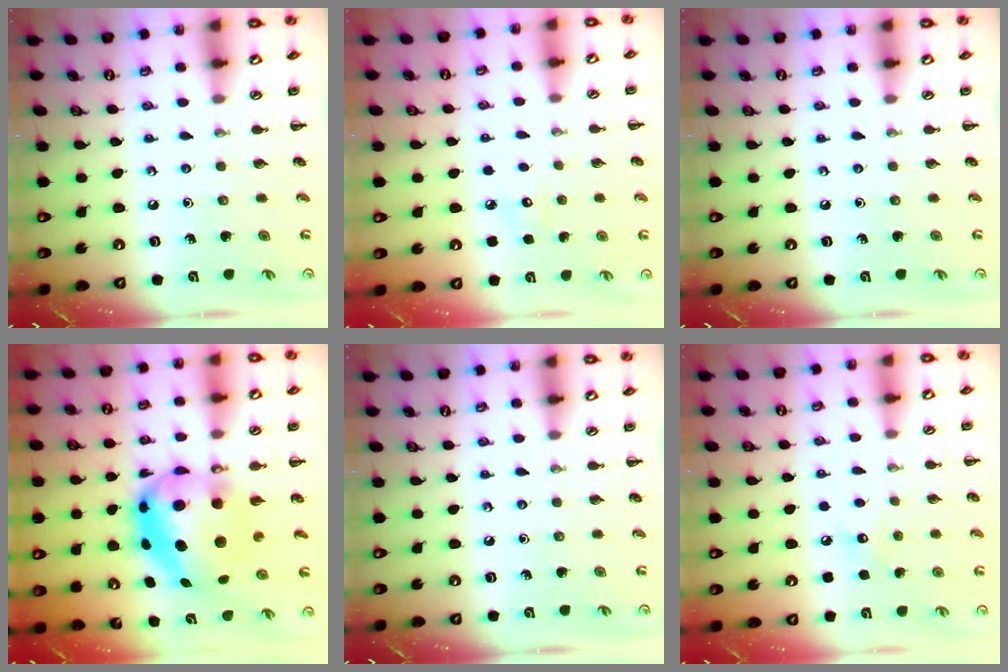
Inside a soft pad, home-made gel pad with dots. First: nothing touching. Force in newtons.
{"total": 4.2, "press": 4.0, "slide": 1.1}
{"total": 0.0}
{"total": 11.7, "press": 11.4, "slide": 2.6}
{"total": 0.0}
{"total": 5.8, "press": 5.6, "slide": 1.5}